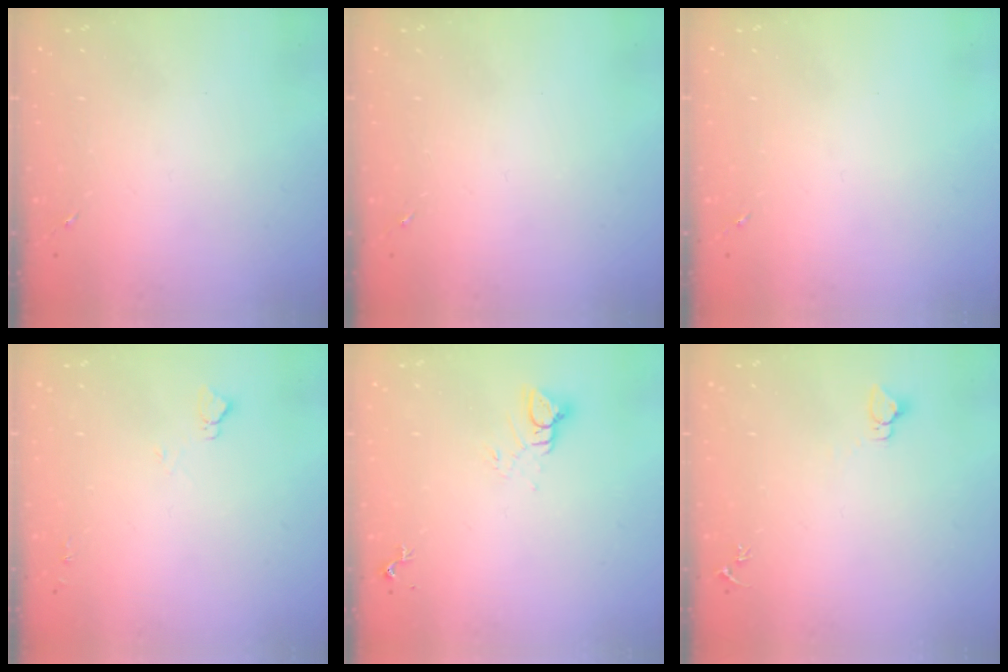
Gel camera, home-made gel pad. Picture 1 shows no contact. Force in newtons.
{"total": 0.0}
{"total": 0.0}
{"total": 4.4, "press": 4.3, "slide": 0.6}
{"total": 5.6, "press": 5.6, "slide": 0.4}
{"total": 2.8, "press": 2.8, "slide": 0.2}